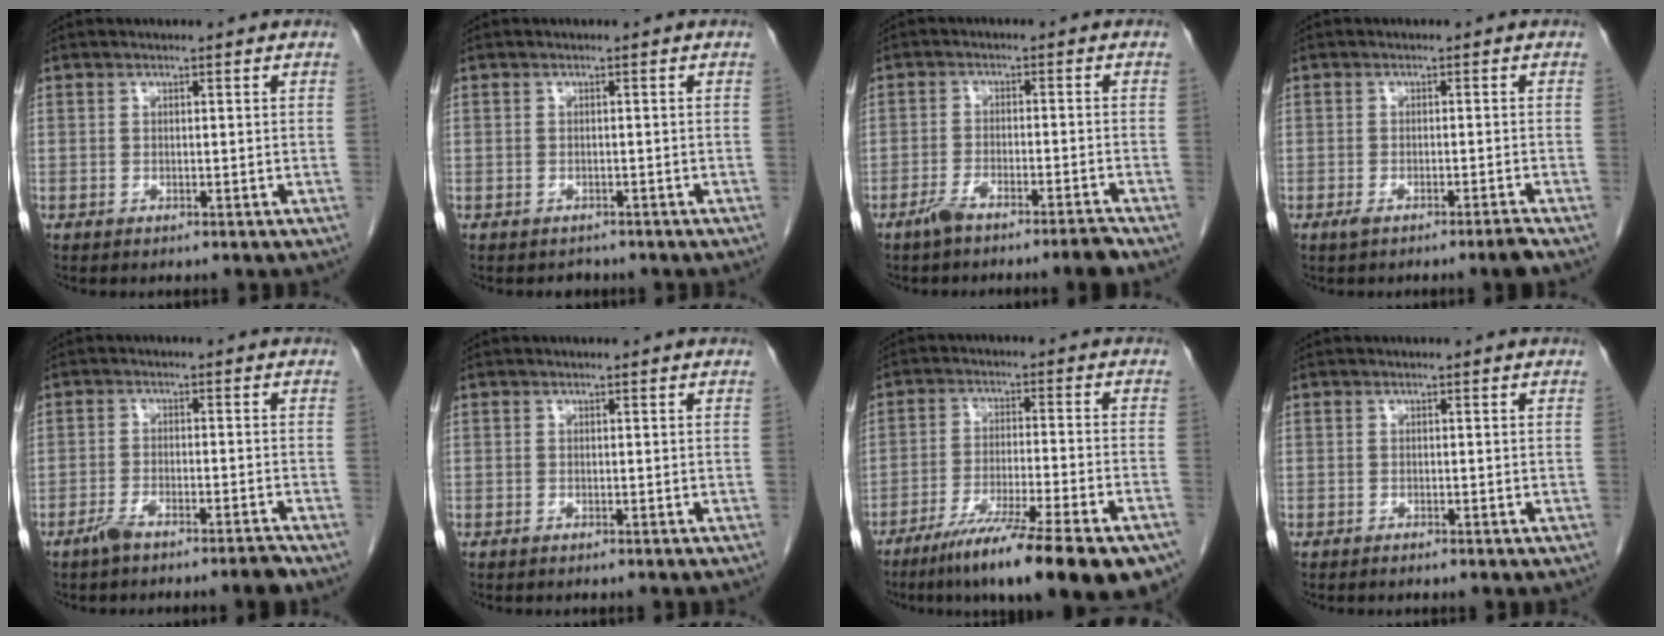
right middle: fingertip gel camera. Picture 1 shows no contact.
{"total": 1.3, "force": [-1.1, 0.7, -0.1], "torque": [-0.008, -0.002, -0.017]}
{"total": 5.2, "force": [-4.2, -0.3, 3.0], "torque": [-0.050, -0.001, -0.076]}
{"total": 2.8, "force": [-2.1, -0.5, 1.9], "torque": [-0.034, -0.003, -0.036]}
{"total": 4.5, "force": [-3.7, 0.1, 2.6], "torque": [-0.043, 0.000, -0.066]}
{"total": 0.0}
{"total": 20.2, "force": [-14.7, 1.5, 13.8], "torque": [-0.153, -0.029, -0.226]}
{"total": 0.8, "force": [-0.6, 0.2, 0.6], "torque": [-0.012, -0.001, -0.005]}